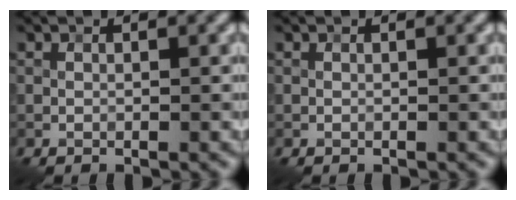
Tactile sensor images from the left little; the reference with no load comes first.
{"total": 0.0}